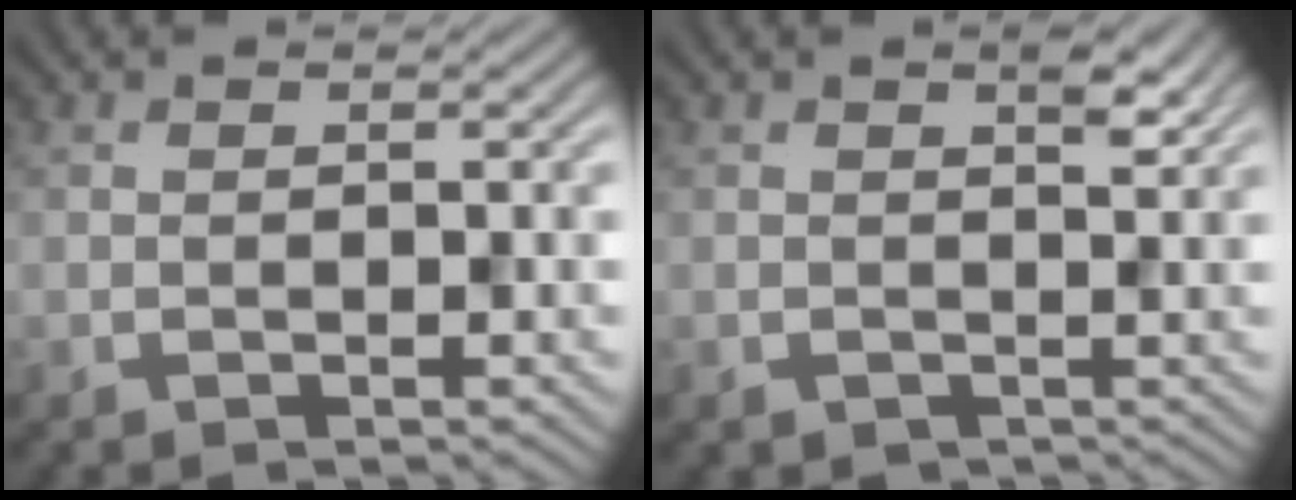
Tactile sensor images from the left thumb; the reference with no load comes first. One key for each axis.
{"total": 1.8, "fx": 0.9, "fy": 1.1, "fz": 1.2, "tx": -0.019, "ty": -0.007, "tz": 0.016}